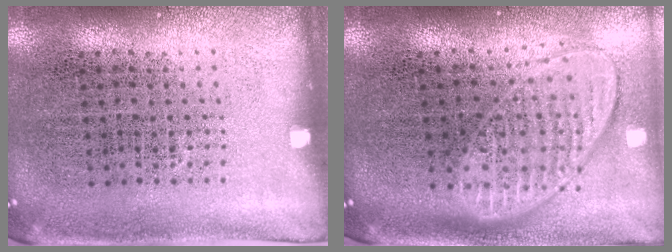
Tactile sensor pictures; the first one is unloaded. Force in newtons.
{"total": 1.9, "press": 1.5, "slide": 1.2}